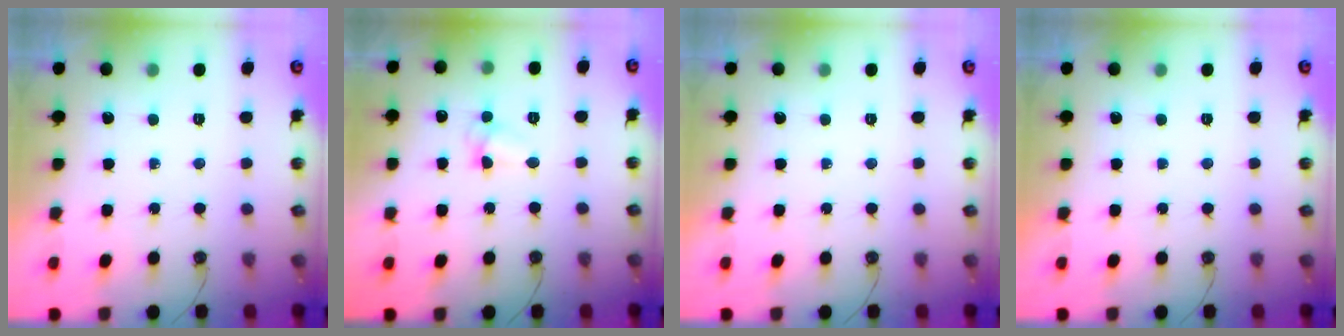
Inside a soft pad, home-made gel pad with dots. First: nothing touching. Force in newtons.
{"total": 5.1, "press": 5.1, "slide": 0.5}
{"total": 0.0}
{"total": 0.0}